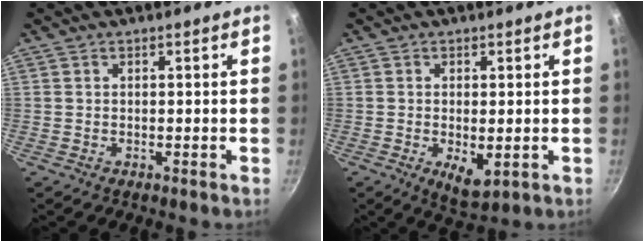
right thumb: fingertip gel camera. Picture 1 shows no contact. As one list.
[{"total": 5.4, "force": [-1.0, 2.5, 4.7], "torque": [-0.070, -0.013, -0.004]}]